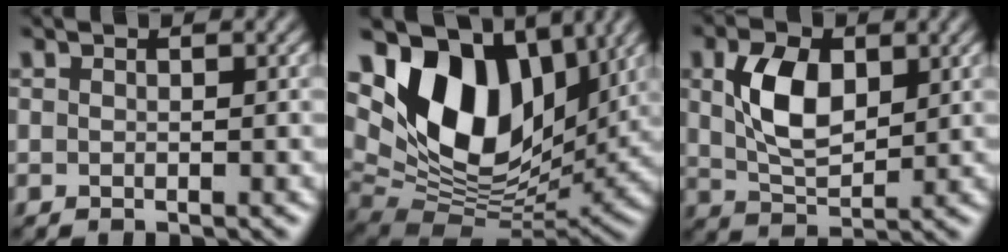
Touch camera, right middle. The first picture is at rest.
{"total": 12.7, "force": [5.5, 7.7, 8.5], "torque": [-0.144, 0.004, 0.095]}
{"total": 5.1, "force": [1.4, 3.0, 3.9], "torque": [-0.085, 0.002, 0.028]}